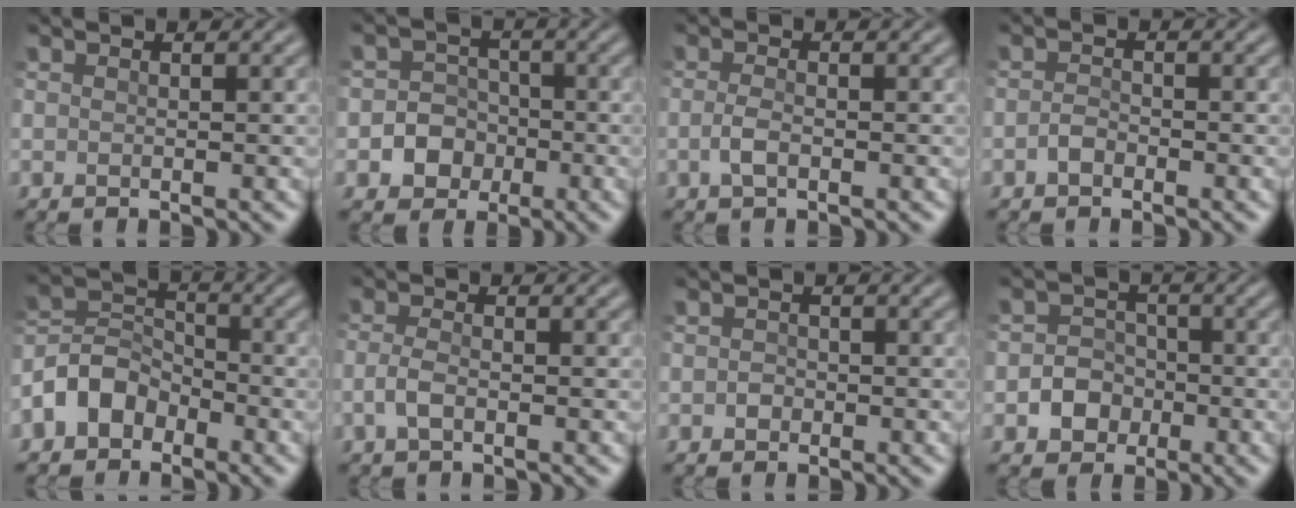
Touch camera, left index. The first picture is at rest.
{"total": 3.9, "force": [-1.0, 3.7, 0.9], "torque": [0.016, 0.014, -0.036]}
{"total": 1.3, "force": [-0.3, 0.5, 1.2], "torque": [-0.029, 0.004, -0.010]}
{"total": 0.9, "force": [-0.5, 0.6, 0.4], "torque": [-0.010, 0.007, -0.013]}
{"total": 4.4, "force": [-2.6, 3.1, 1.7], "torque": [-0.033, 0.012, -0.062]}
{"total": 1.5, "force": [-0.6, 0.6, 1.3], "torque": [-0.032, 0.005, -0.016]}
{"total": 0.8, "force": [-0.2, 0.8, 0.2], "torque": [-0.001, 0.002, -0.006]}
{"total": 3.1, "force": [-0.8, 2.8, 0.9], "torque": [0.010, 0.007, -0.027]}